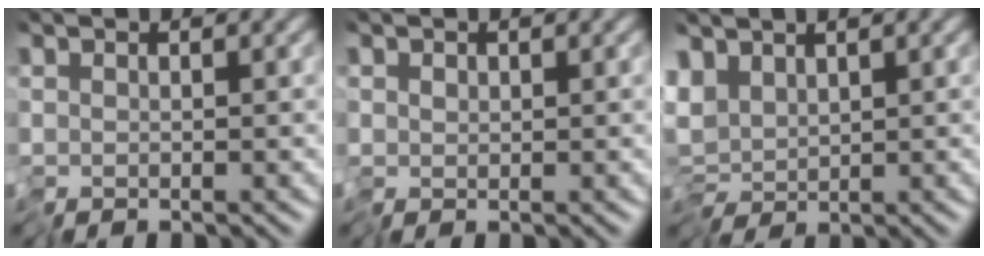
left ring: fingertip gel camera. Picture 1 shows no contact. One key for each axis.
{"total": 0.9, "fx": 0.0, "fy": 0.8, "fz": 0.5, "tx": -0.013, "ty": 0.000, "tz": -0.002}
{"total": 2.9, "fx": 0.0, "fy": 1.9, "fz": 2.3, "tx": -0.040, "ty": 0.001, "tz": -0.003}